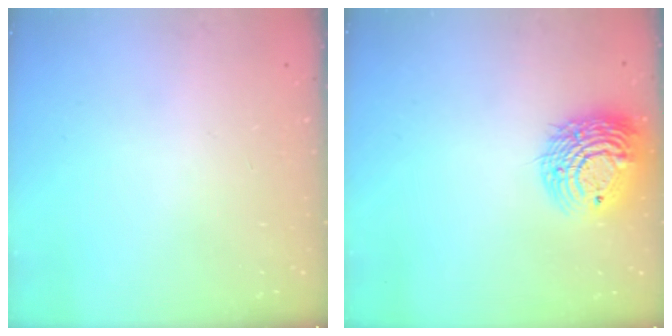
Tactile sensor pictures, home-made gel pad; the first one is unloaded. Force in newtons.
{"total": 14.1, "press": 13.9, "slide": 1.9}